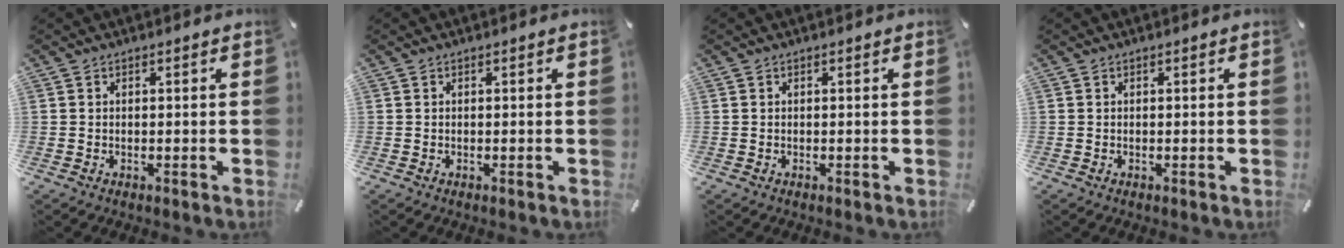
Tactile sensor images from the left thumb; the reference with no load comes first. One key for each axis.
{"total": 0.0}
{"total": 0.0}
{"total": 0.0}